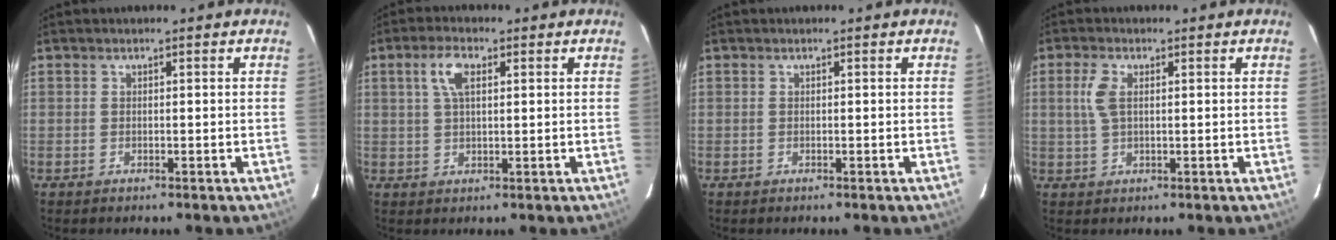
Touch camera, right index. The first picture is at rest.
{"total": 4.9, "force": [1.8, 2.2, 4.0], "torque": [-0.078, 0.011, 0.034]}
{"total": 0.0}
{"total": 4.1, "force": [1.0, 1.9, 3.5], "torque": [-0.078, 0.006, 0.021]}